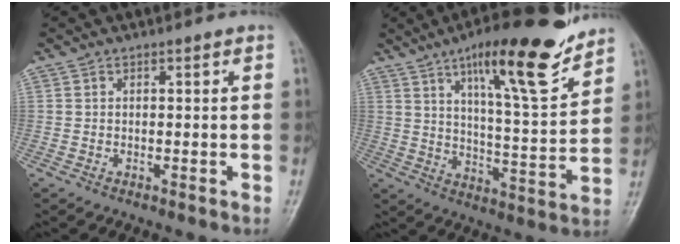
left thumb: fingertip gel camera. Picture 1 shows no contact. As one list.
[{"total": 18.1, "force": [11.9, 3.9, 13.1], "torque": [-0.174, -0.063, 0.190]}]